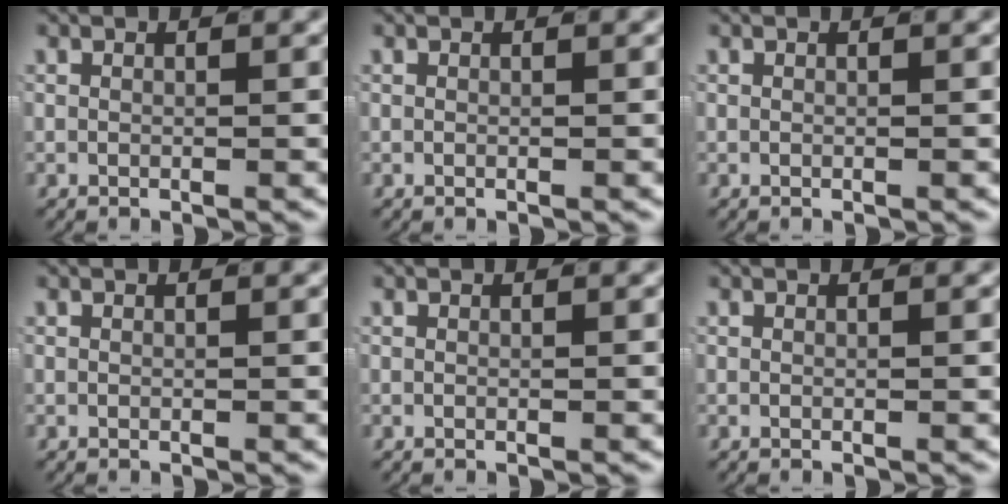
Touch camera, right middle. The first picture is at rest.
{"total": 0.0}
{"total": 0.0}
{"total": 0.0}
{"total": 0.0}
{"total": 0.0}